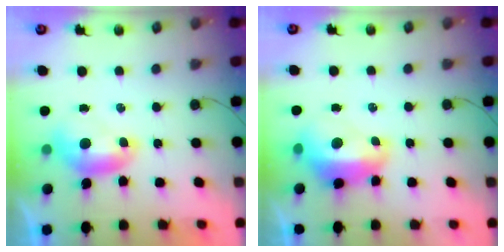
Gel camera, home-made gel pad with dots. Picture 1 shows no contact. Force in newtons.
{"total": 5.0, "press": 4.9, "slide": 0.9}